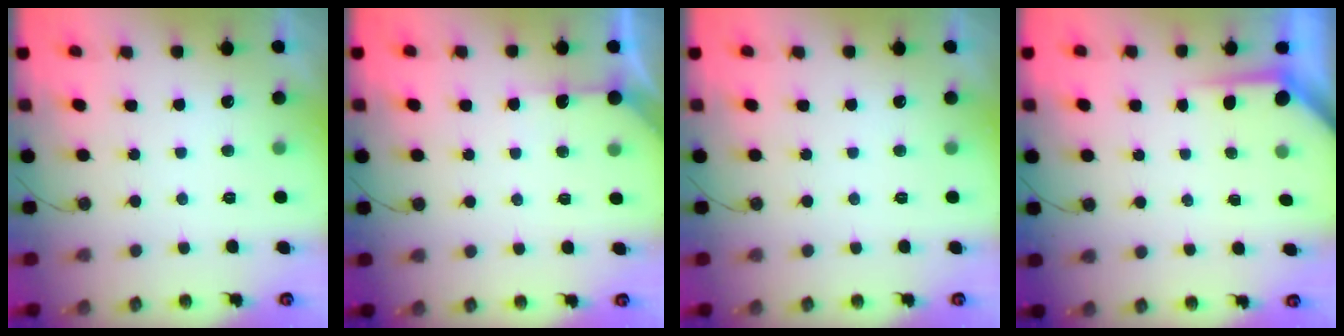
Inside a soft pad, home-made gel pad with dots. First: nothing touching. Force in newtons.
{"total": 6.6, "press": 6.6, "slide": 0.3}
{"total": 0.0}
{"total": 3.7, "press": 3.7, "slide": 0.5}